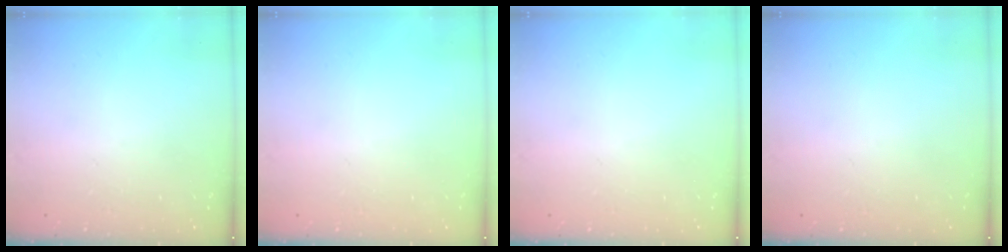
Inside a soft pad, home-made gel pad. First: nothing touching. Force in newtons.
{"total": 0.0}
{"total": 0.0}
{"total": 0.0}